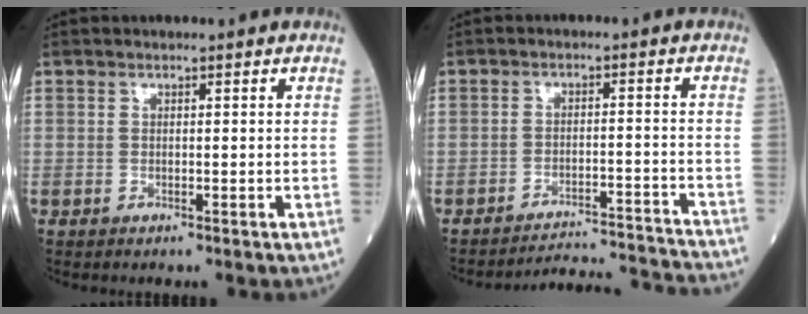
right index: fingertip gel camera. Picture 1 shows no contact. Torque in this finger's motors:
{"motor_torque": [-0.28, -0.40, 0.31, 0.08]}